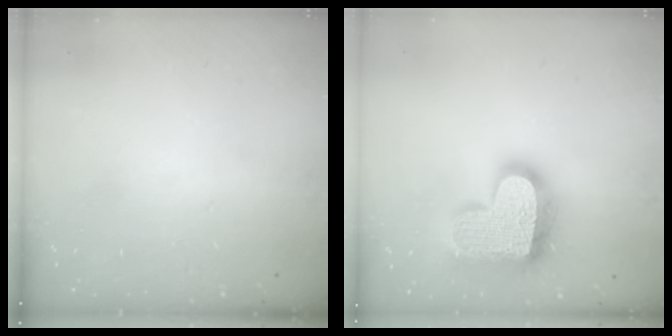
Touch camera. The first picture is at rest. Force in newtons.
{"total": 20.8, "press": 20.7, "slide": 1.5}